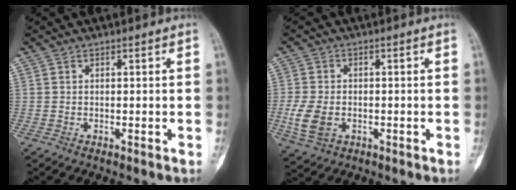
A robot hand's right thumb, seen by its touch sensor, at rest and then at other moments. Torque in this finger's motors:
{"motor_torque": [-0.25, 0.56, -0.13, -0.06, 0.15]}